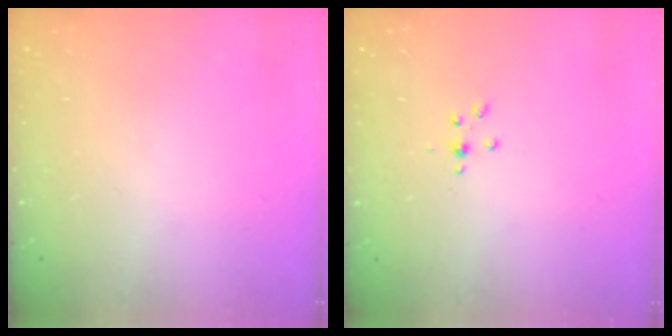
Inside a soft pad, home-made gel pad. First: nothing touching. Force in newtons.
{"total": 3.0, "press": 2.9, "slide": 0.4}